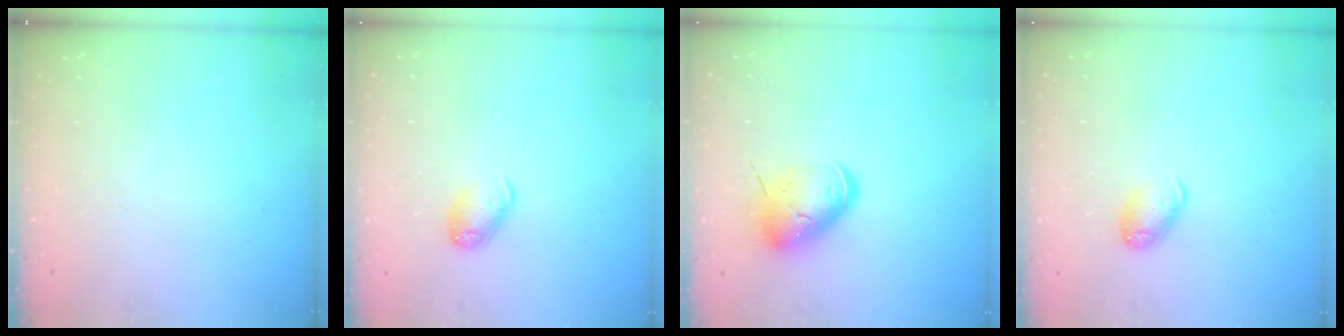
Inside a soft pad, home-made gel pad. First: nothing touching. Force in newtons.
{"total": 8.6, "press": 8.5, "slide": 1.3}
{"total": 11.2, "press": 11.0, "slide": 1.9}
{"total": 8.6, "press": 8.5, "slide": 1.3}